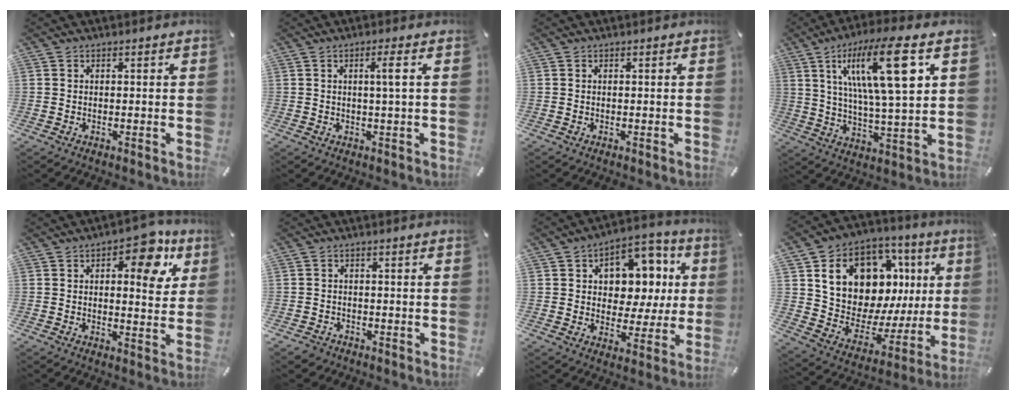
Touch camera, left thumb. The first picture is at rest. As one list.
[{"total": 3.5, "force": [0.7, 0.0, 3.5], "torque": [-0.067, -0.001, 0.008]}, {"total": 0.0}, {"total": 19.4, "force": [8.1, 4.7, 17.0], "torque": [-0.300, -0.016, 0.118]}, {"total": 11.0, "force": [4.8, 5.2, 8.4], "torque": [-0.089, -0.028, 0.070]}, {"total": 1.9, "force": [-1.3, 1.3, 0.4], "torque": [-0.014, 0.006, -0.031]}, {"total": 10.8, "force": [2.8, 8.9, 5.5], "torque": [-0.063, -0.031, 0.051]}, {"total": 17.3, "force": [9.0, 11.6, 9.2], "torque": [-0.155, -0.064, 0.170]}]